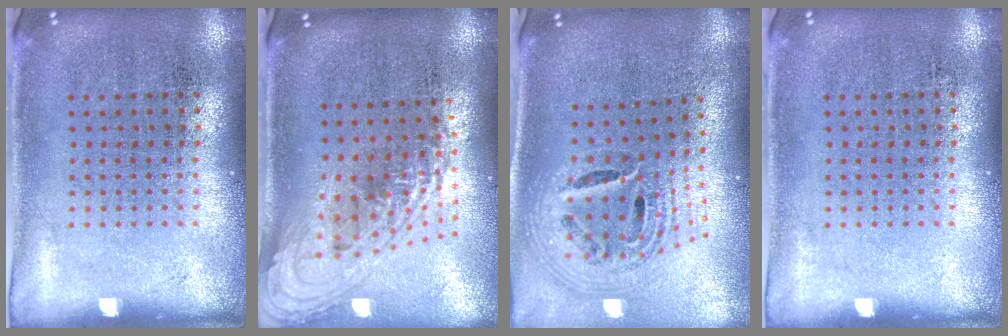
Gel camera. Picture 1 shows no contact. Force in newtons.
{"total": 2.2, "press": 1.6, "slide": 1.4}
{"total": 2.1, "press": 1.7, "slide": 1.4}
{"total": 0.0}